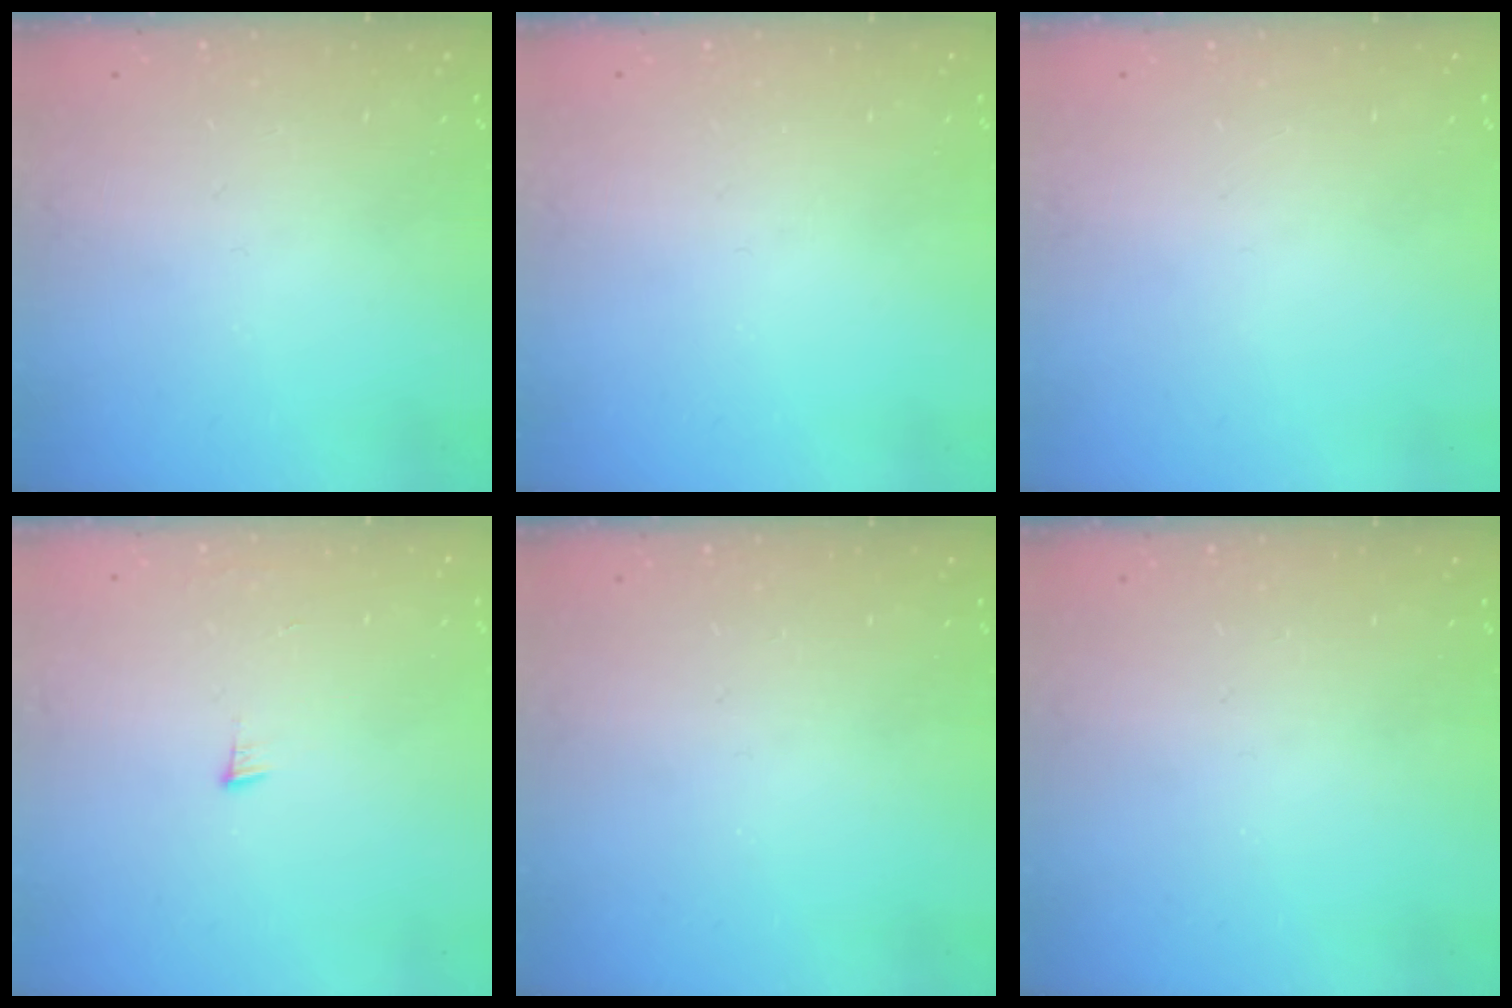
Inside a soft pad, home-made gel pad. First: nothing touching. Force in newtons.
{"total": 0.0}
{"total": 0.0}
{"total": 3.2, "press": 3.2, "slide": 0.4}
{"total": 0.0}
{"total": 0.0}